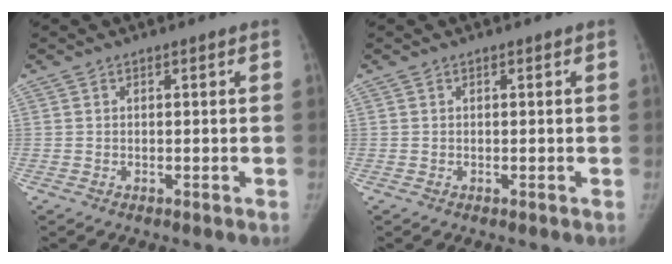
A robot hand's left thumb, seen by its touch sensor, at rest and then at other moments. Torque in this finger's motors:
{"motor_torque": [0.11, 0.08, -0.02, -0.07, 0.02]}